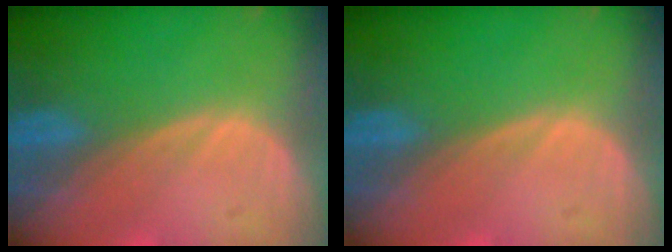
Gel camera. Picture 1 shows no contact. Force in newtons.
{"total": 0.0}